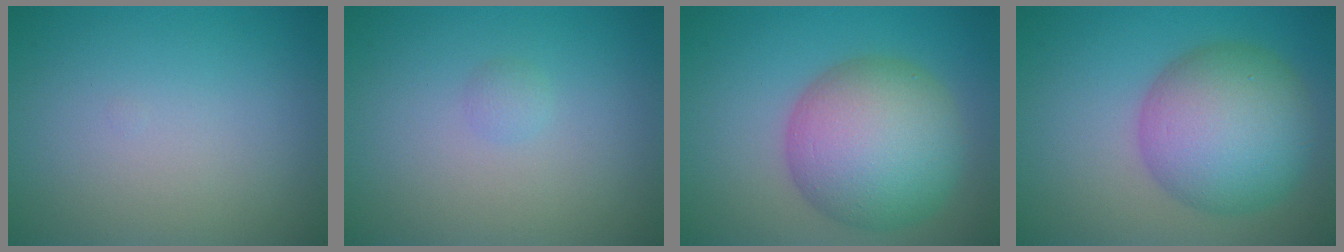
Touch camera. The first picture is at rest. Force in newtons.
{"total": 0.7, "press": 0.7, "slide": 0.1}
{"total": 9.9, "press": 9.8, "slide": 0.5}
{"total": 9.2, "press": 9.2, "slide": 0.2}